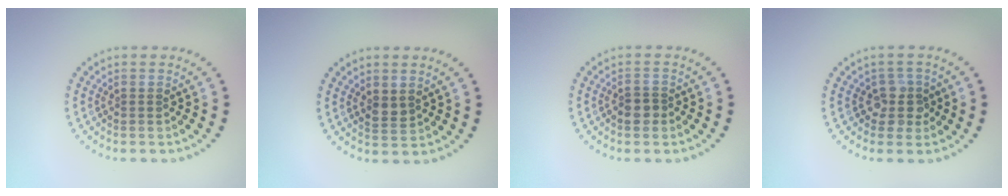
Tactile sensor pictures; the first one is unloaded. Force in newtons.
{"total": 1.5, "press": 1.4, "slide": 0.5}
{"total": 1.6, "press": 1.5, "slide": 0.6}
{"total": 2.3, "press": 1.9, "slide": 1.3}